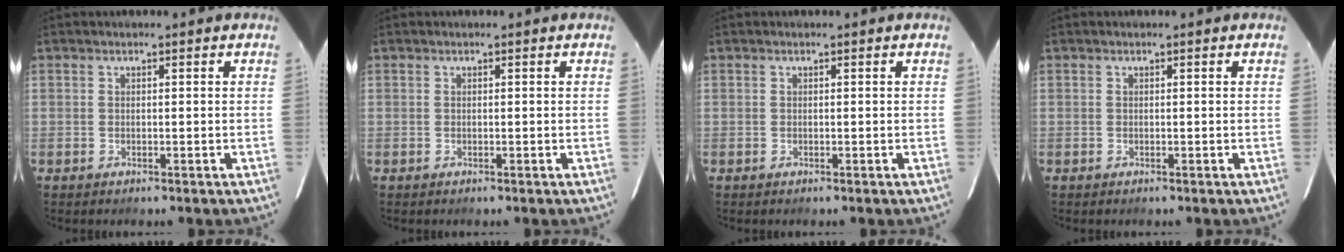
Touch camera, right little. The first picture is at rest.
{"total": 0.0}
{"total": 0.0}
{"total": 0.0}